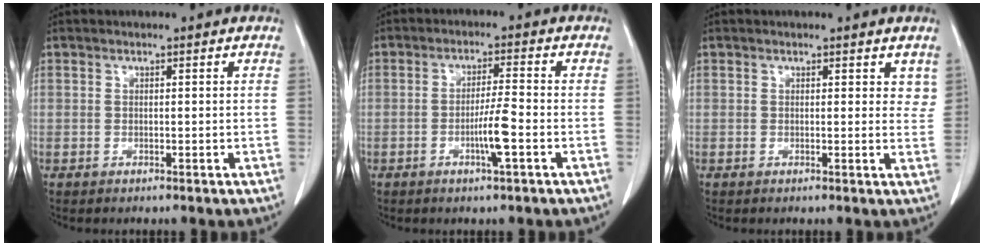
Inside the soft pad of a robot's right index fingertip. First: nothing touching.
{"total": 4.9, "force": [-1.8, -0.2, 4.5], "torque": [-0.083, -0.006, -0.033]}
{"total": 2.6, "force": [1.8, 1.5, 1.0], "torque": [0.006, -0.005, 0.014]}